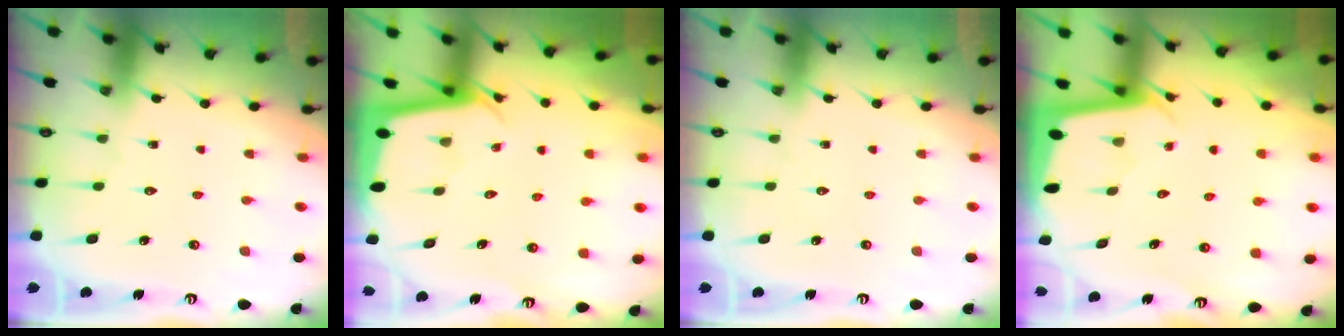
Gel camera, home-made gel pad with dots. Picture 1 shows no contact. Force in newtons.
{"total": 2.3, "press": 2.3, "slide": 0.1}
{"total": 0.0}
{"total": 1.7, "press": 1.7, "slide": 0.1}